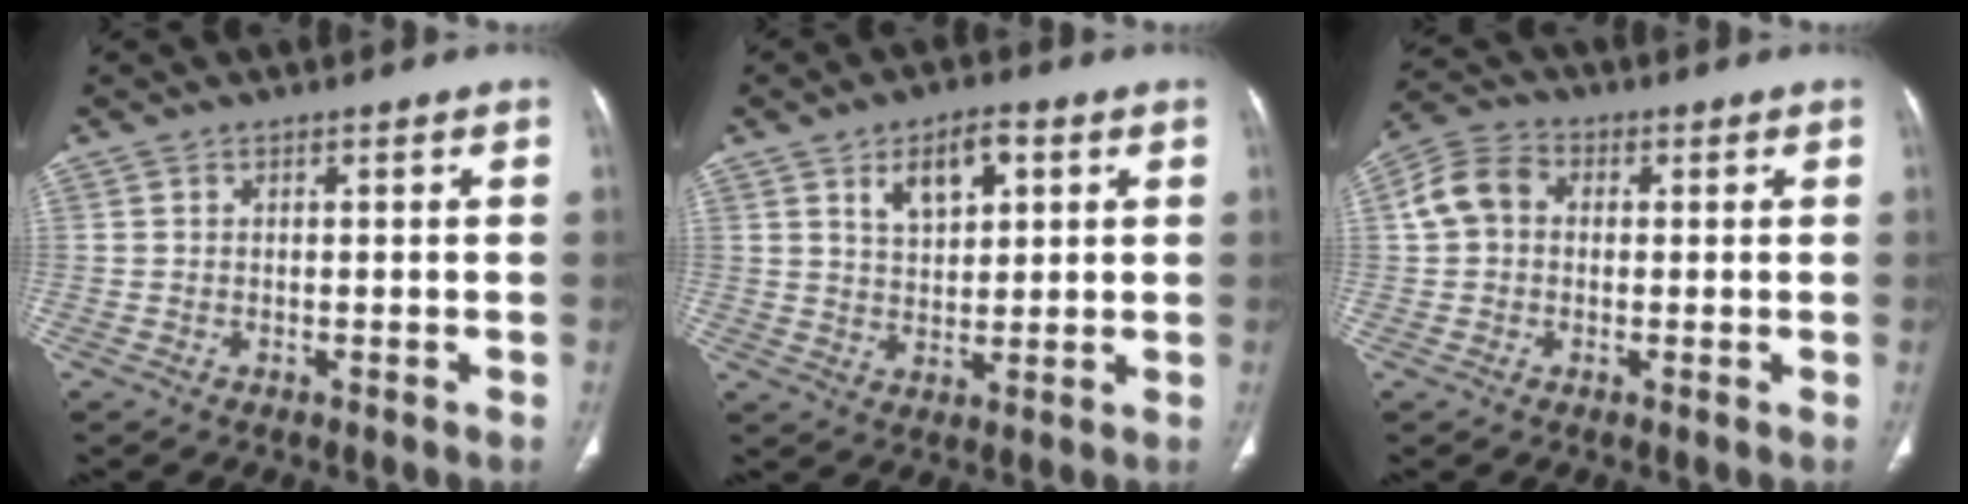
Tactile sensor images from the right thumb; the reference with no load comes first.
{"total": 8.0, "force": [3.4, 4.5, 5.8], "torque": [-0.074, -0.010, 0.058]}
{"total": 7.0, "force": [0.6, 5.7, 4.0], "torque": [-0.076, 0.022, 0.003]}